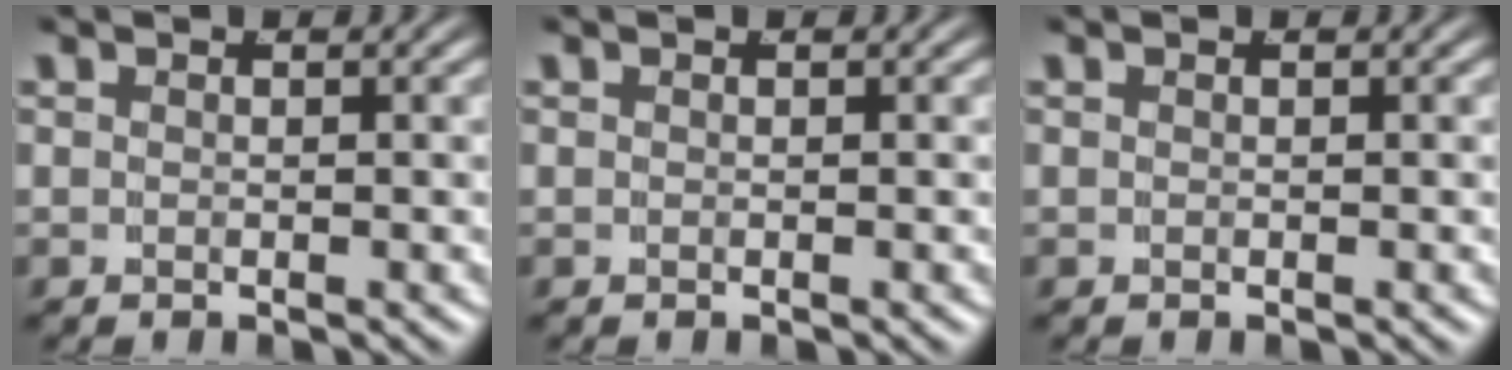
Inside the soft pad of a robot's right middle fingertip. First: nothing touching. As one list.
[{"total": 0.0}, {"total": 0.0}]